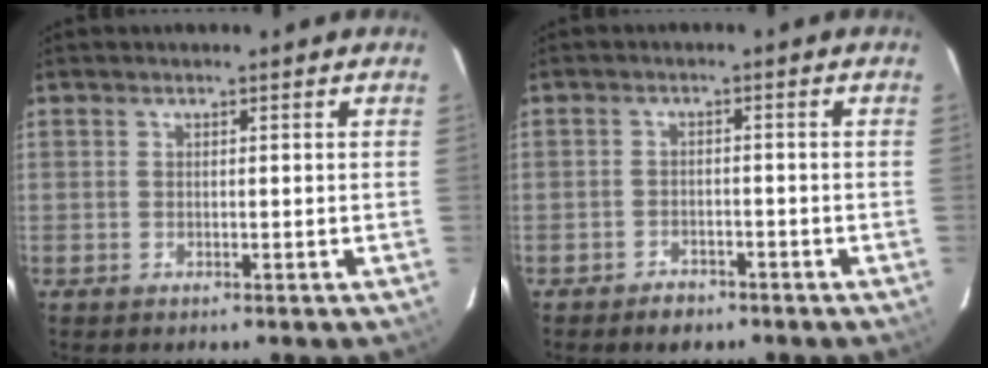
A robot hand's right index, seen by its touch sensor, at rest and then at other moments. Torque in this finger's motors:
{"motor_torque": [0.34, -0.25, 0.02, 0.00]}